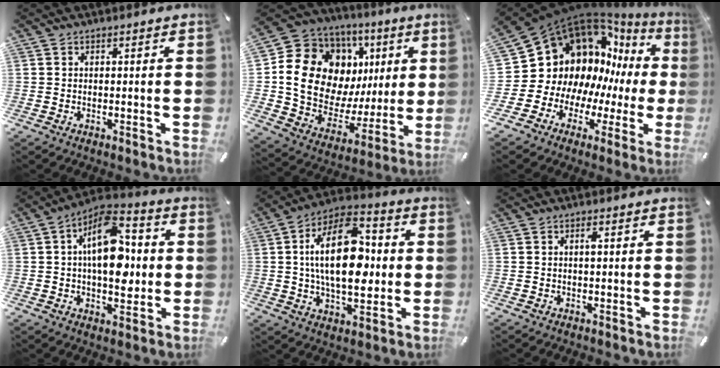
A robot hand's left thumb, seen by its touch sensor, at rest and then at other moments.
{"total": 17.4, "force": [5.6, 13.6, 9.2], "torque": [-0.148, -0.050, 0.114]}
{"total": 18.8, "force": [6.2, 15.3, 9.0], "torque": [-0.168, -0.089, 0.143]}
{"total": 16.0, "force": [1.6, 9.2, 13.0], "torque": [-0.210, -0.006, 0.029]}
{"total": 20.4, "force": [1.5, 11.4, 16.8], "torque": [-0.309, 0.002, 0.020]}
{"total": 1.1, "force": [0.1, 0.2, 1.1], "torque": [-0.021, 0.001, 0.001]}